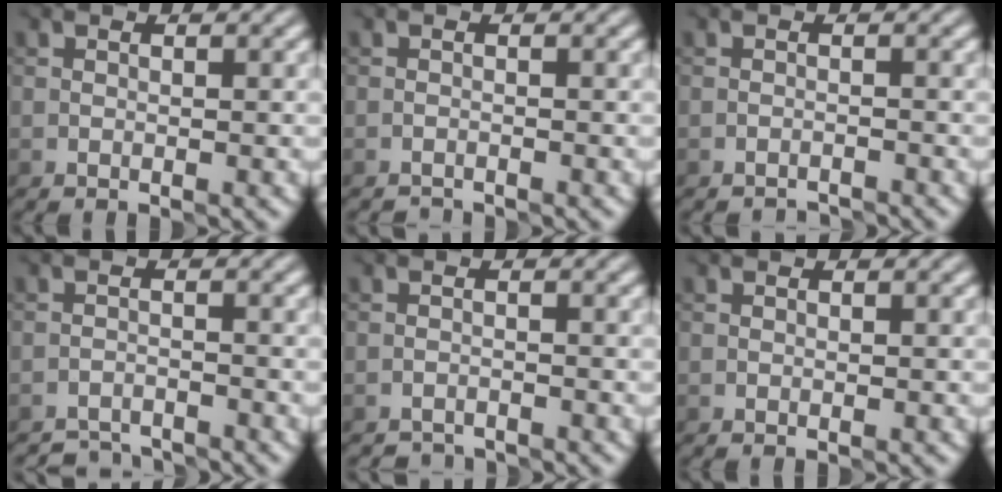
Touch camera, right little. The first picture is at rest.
{"total": 1.3, "force": [-1.3, 0.0, -0.1], "torque": [0.003, -0.003, -0.029]}
{"total": 2.1, "force": [-2.1, 0.1, 0.1], "torque": [0.000, -0.007, -0.040]}
{"total": 3.6, "force": [-3.5, 0.6, 0.3], "torque": [-0.002, -0.006, -0.067]}
{"total": 2.3, "force": [-2.2, 0.4, 0.0], "torque": [0.004, -0.006, -0.046]}
{"total": 0.0}